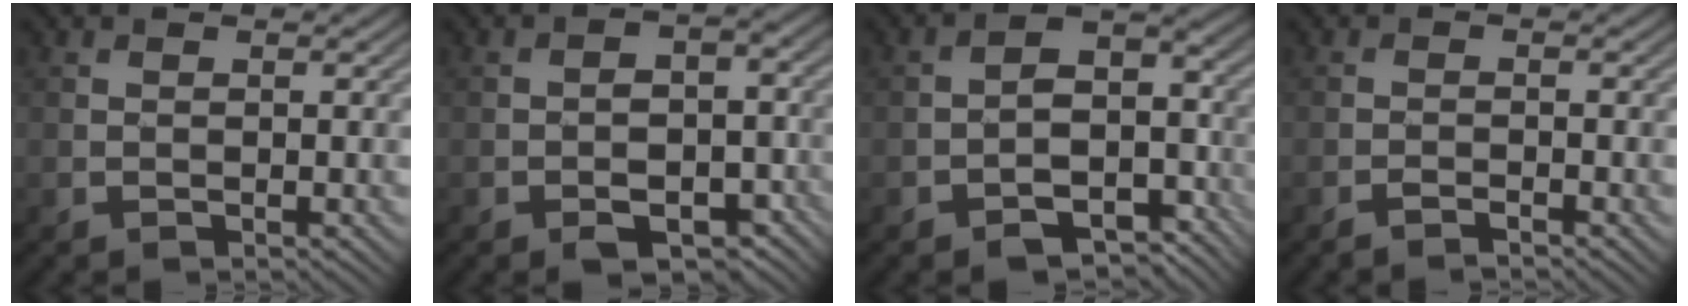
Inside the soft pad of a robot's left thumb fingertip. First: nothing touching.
{"total": 8.1, "force": [-3.9, 4.8, 5.2], "torque": [-0.068, -0.015, -0.047]}
{"total": 8.5, "force": [-4.4, 4.9, 5.4], "torque": [-0.082, -0.017, -0.076]}
{"total": 1.4, "force": [-1.2, 0.2, 0.8], "torque": [-0.016, 0.001, -0.026]}